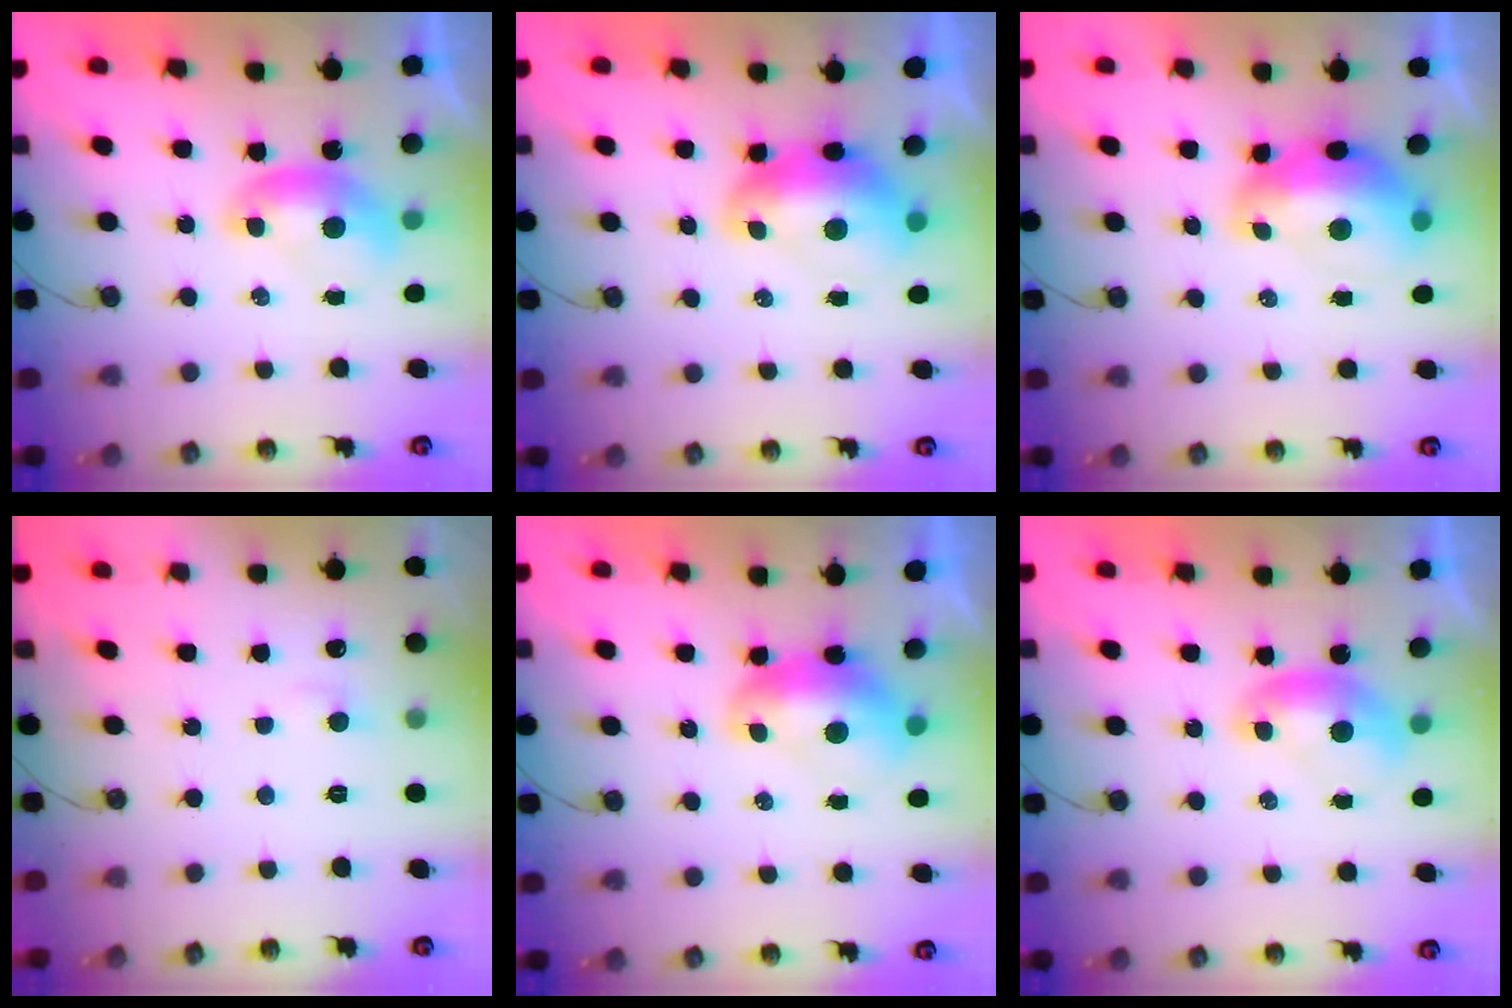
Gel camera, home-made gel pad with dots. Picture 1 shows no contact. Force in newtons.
{"total": 2.8, "press": 2.8, "slide": 0.7}
{"total": 6.1, "press": 6.0, "slide": 1.0}
{"total": 1.3, "press": 1.2, "slide": 0.6}
{"total": 1.9, "press": 1.8, "slide": 0.6}
{"total": 0.0}